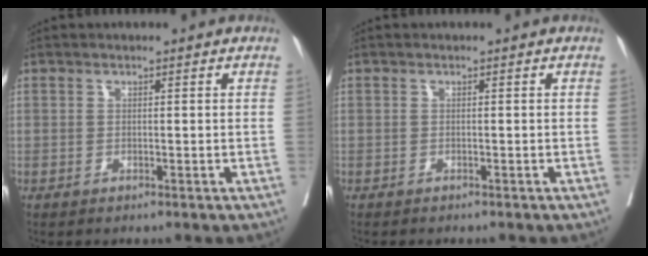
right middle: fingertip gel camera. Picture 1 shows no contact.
{"total": 1.4, "force": [-1.3, 0.2, 0.6], "torque": [-0.014, -0.005, -0.015]}